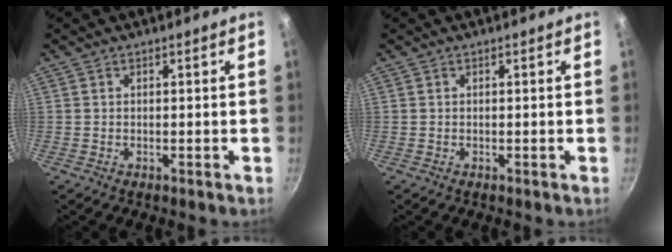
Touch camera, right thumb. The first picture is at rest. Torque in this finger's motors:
{"motor_torque": [0.00, 0.00, -0.28, 0.30, 0.01]}